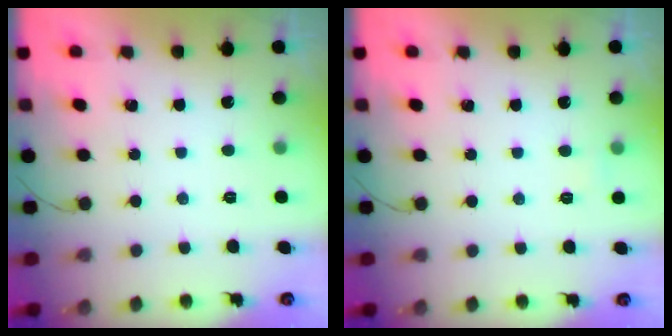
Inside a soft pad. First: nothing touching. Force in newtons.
{"total": 7.0, "press": 1.7, "slide": 6.8}